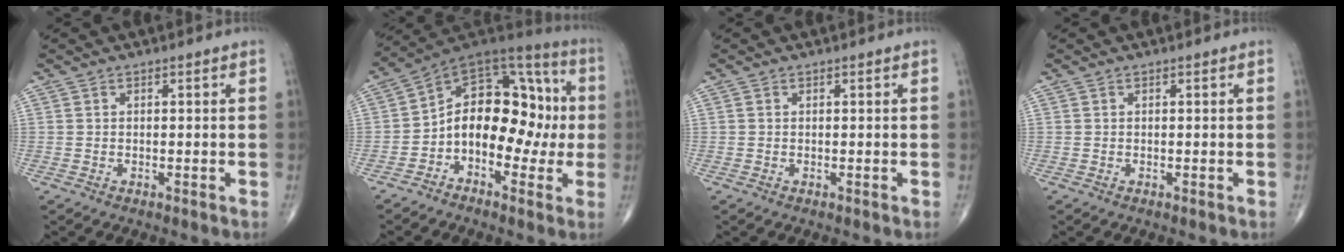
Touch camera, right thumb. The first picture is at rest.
{"total": 17.1, "force": [-1.9, 11.2, 12.8], "torque": [-0.141, 0.057, -0.041]}
{"total": 0.0}
{"total": 0.0}